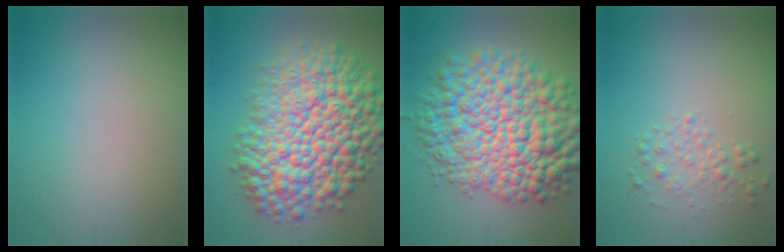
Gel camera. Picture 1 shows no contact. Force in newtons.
{"total": 13.8, "press": 13.7, "slide": 0.5}
{"total": 12.9, "press": 12.9, "slide": 0.3}
{"total": 1.6, "press": 1.6, "slide": 0.0}